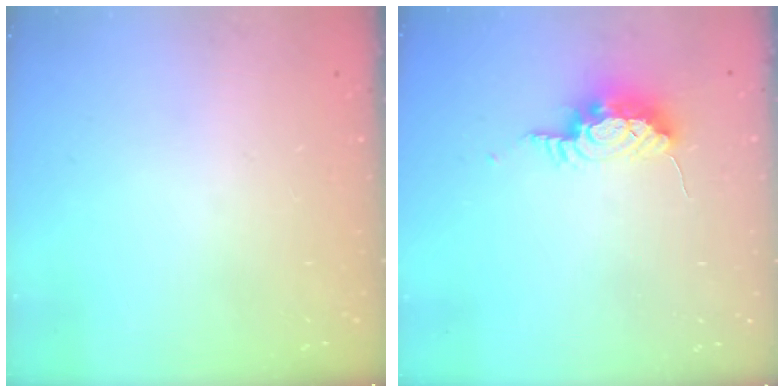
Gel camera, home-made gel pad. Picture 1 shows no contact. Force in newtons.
{"total": 8.5, "press": 8.3, "slide": 1.9}